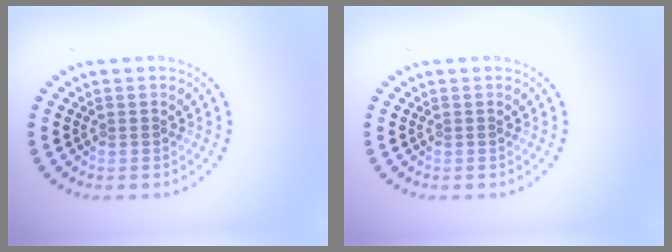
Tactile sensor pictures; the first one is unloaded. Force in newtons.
{"total": 0.0}